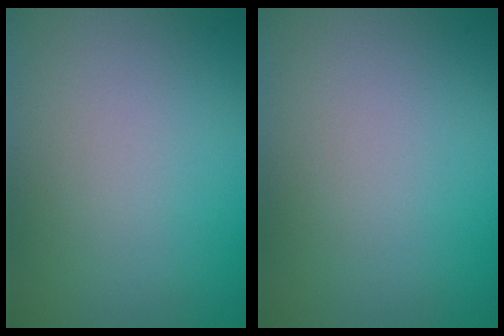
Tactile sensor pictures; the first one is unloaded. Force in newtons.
{"total": 0.0}